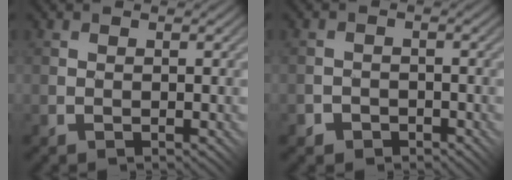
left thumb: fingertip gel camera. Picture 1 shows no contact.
{"total": 2.2, "force": [-1.6, 1.4, -0.1], "torque": [0.011, 0.010, -0.037]}